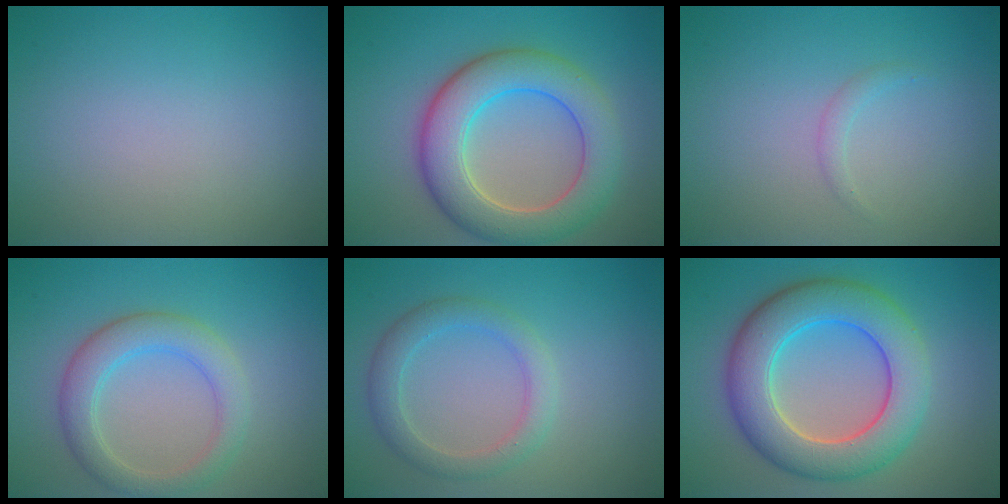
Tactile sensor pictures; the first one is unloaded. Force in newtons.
{"total": 7.6, "press": 7.6, "slide": 0.4}
{"total": 0.8, "press": 0.8, "slide": 0.1}
{"total": 4.1, "press": 4.0, "slide": 0.4}
{"total": 3.0, "press": 3.0, "slide": 0.1}
{"total": 8.6, "press": 8.6, "slide": 0.1}